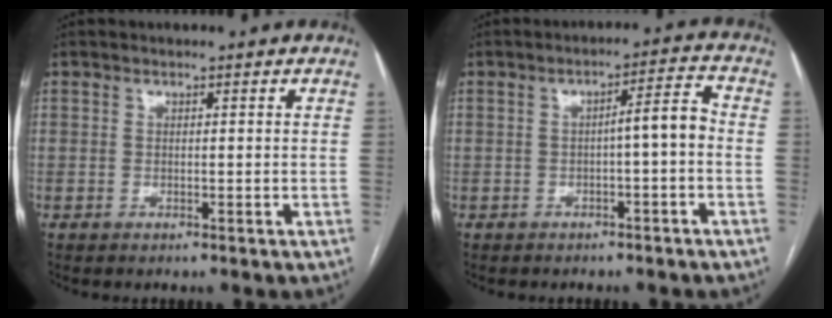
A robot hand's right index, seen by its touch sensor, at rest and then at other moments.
{"total": 4.6, "force": [-0.9, 0.4, 4.5], "torque": [-0.062, 0.018, -0.013]}